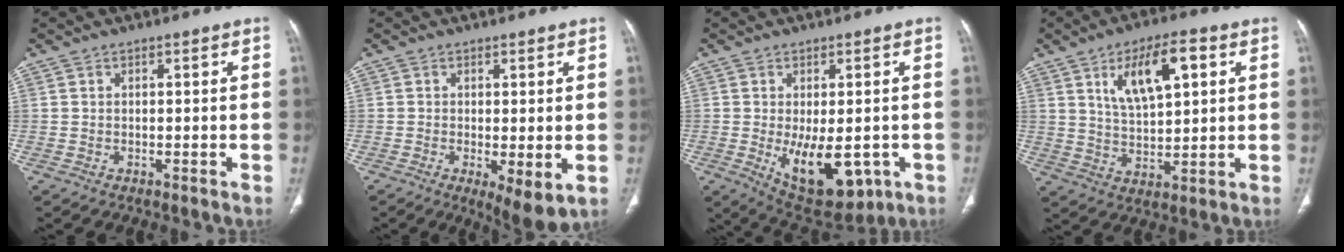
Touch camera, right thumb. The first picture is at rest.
{"total": 6.6, "force": [-1.5, 2.0, 6.1], "torque": [-0.099, -0.024, -0.020]}
{"total": 13.6, "force": [-3.6, 6.9, 11.2], "torque": [-0.145, -0.012, -0.029]}
{"total": 12.4, "force": [4.5, 5.6, 10.1], "torque": [-0.149, -0.005, 0.079]}